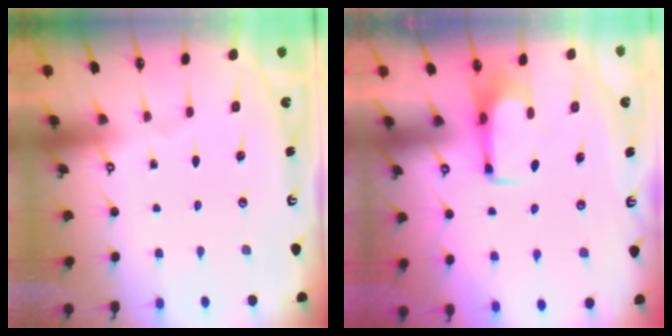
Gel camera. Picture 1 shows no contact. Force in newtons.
{"total": 1.7, "press": 1.6, "slide": 0.4}